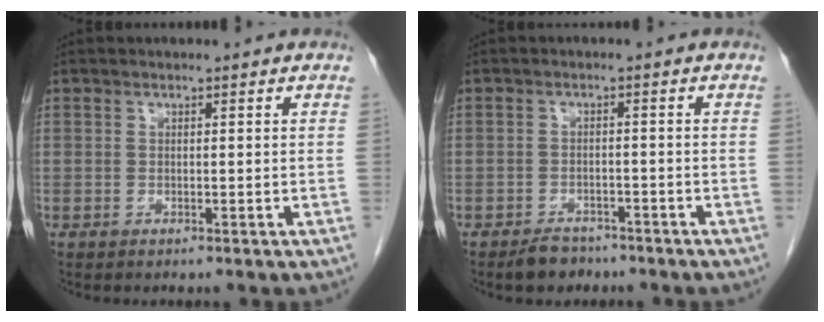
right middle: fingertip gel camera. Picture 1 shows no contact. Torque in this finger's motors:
{"motor_torque": [0.04, -0.04, 0.00, 0.00]}